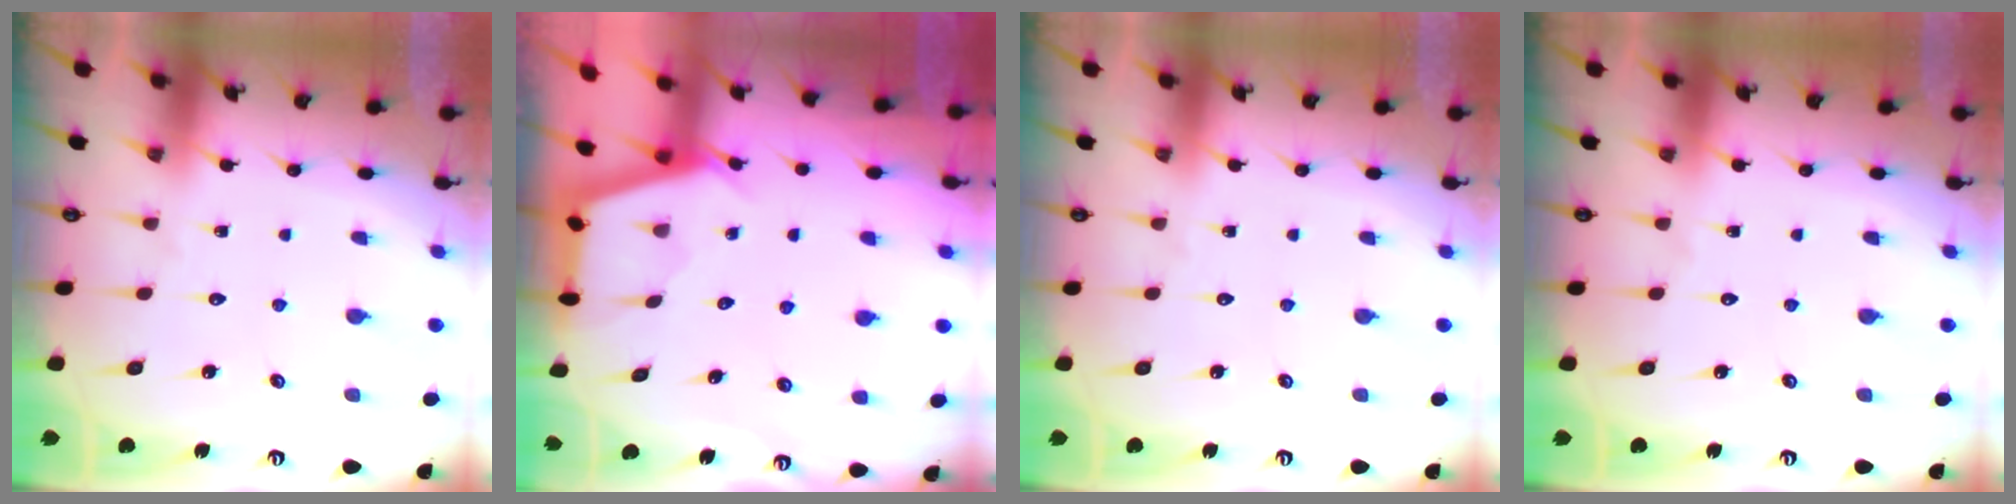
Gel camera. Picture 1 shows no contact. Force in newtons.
{"total": 2.7, "press": 2.7, "slide": 0.3}
{"total": 0.0}
{"total": 0.0}